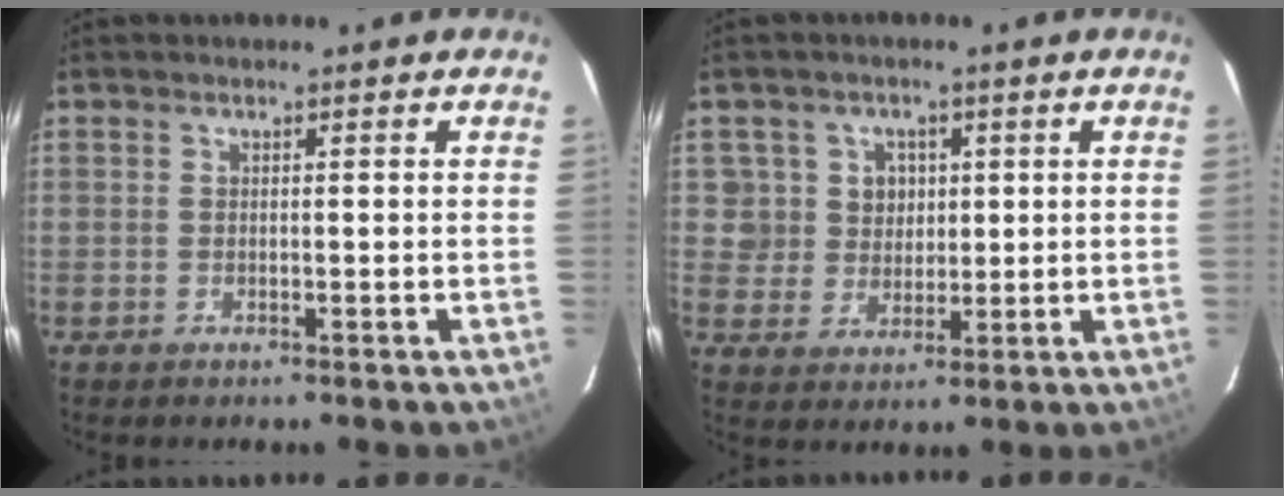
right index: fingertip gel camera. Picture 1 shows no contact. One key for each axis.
{"total": 6.4, "fx": 1.7, "fy": 6.1, "fz": 1.0, "tx": -0.018, "ty": 0.020, "tz": 0.036}